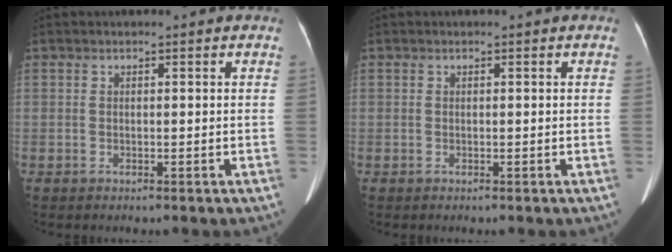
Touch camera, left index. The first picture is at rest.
{"total": 0.0}